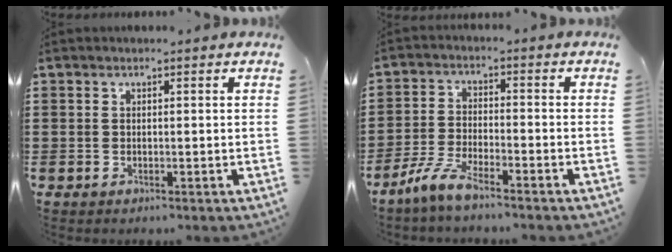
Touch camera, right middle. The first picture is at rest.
{"total": 5.6, "force": [-4.7, 0.6, 3.0], "torque": [-0.083, -0.009, -0.097]}